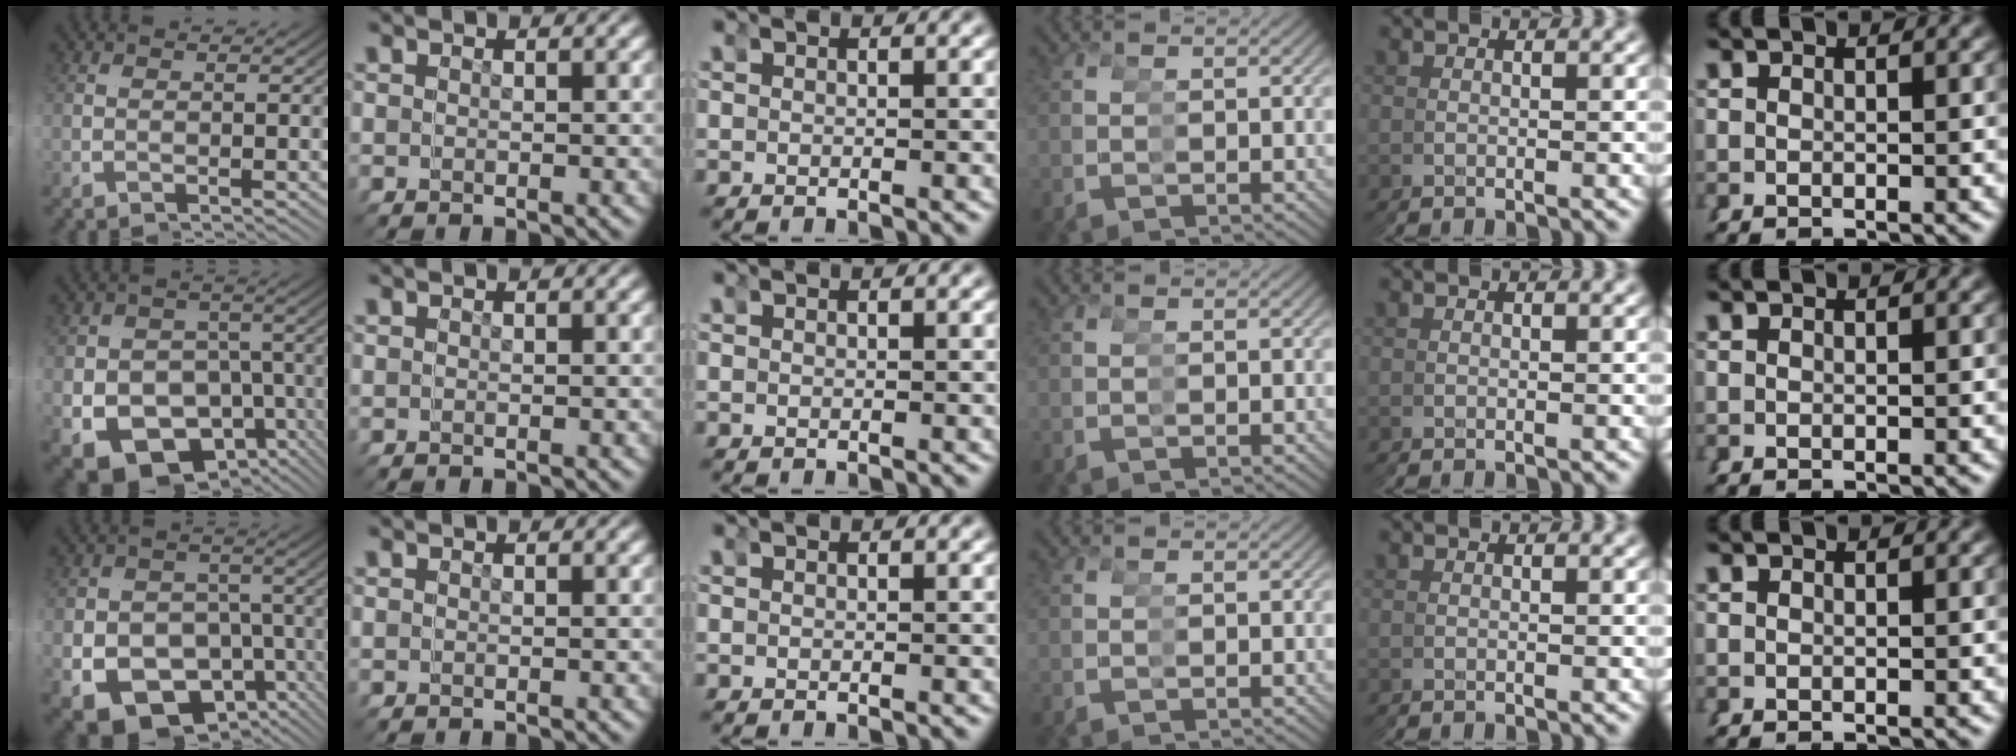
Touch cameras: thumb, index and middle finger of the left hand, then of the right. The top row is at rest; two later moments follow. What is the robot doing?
{"motion": "grasp_and_lifting", "object": "bandage"}